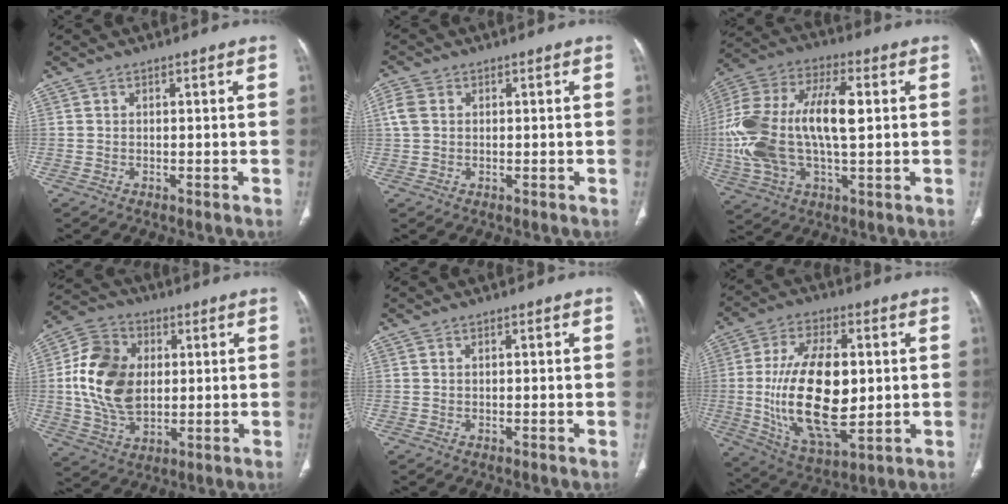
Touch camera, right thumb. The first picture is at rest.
{"total": 3.5, "force": [0.8, 2.7, 2.0], "torque": [-0.049, 0.008, 0.012]}
{"total": 21.5, "force": [0.9, 10.4, 18.7], "torque": [-0.404, 0.021, 0.016]}
{"total": 15.8, "force": [1.4, 11.1, 11.2], "torque": [-0.196, 0.002, 0.028]}
{"total": 0.0}
{"total": 20.8, "force": [0.0, 10.3, 18.0], "torque": [-0.319, -0.011, 0.012]}